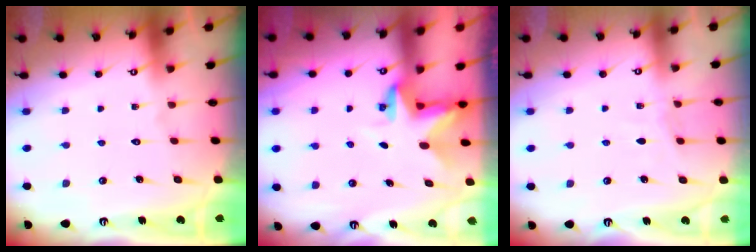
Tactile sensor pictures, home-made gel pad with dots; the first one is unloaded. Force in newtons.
{"total": 2.9, "press": 2.9, "slide": 0.2}
{"total": 2.4, "press": 2.4, "slide": 0.3}